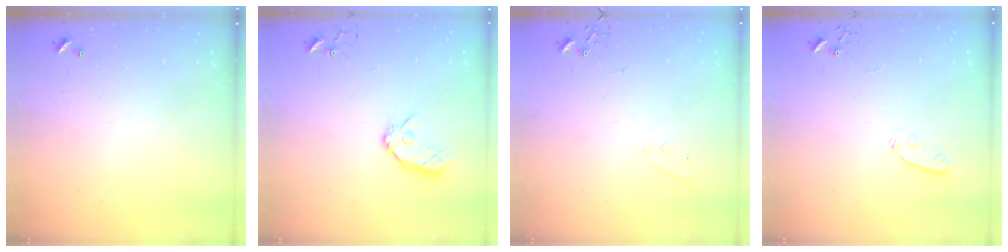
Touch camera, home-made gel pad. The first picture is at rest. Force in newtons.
{"total": 11.0, "press": 10.9, "slide": 1.1}
{"total": 4.2, "press": 4.1, "slide": 0.6}
{"total": 3.7, "press": 3.6, "slide": 0.4}